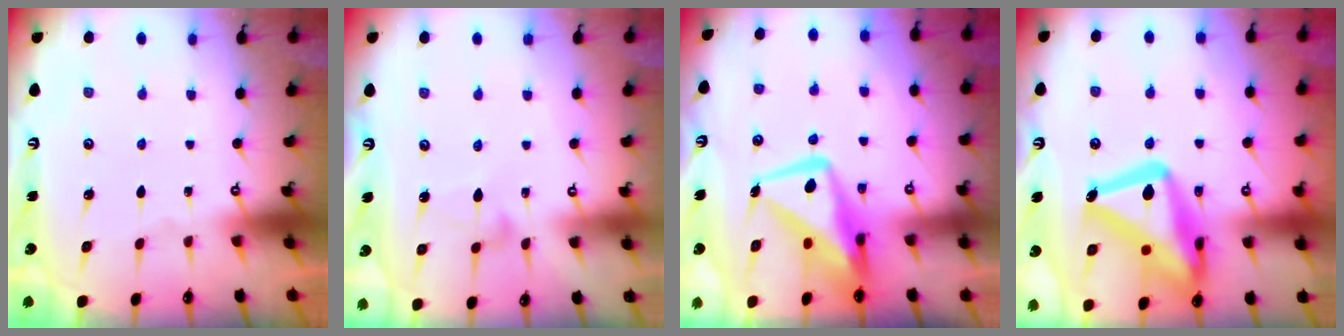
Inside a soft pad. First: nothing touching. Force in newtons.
{"total": 4.8, "press": 4.7, "slide": 0.3}
{"total": 14.7, "press": 14.6, "slide": 1.8}
{"total": 23.4, "press": 23.3, "slide": 1.8}